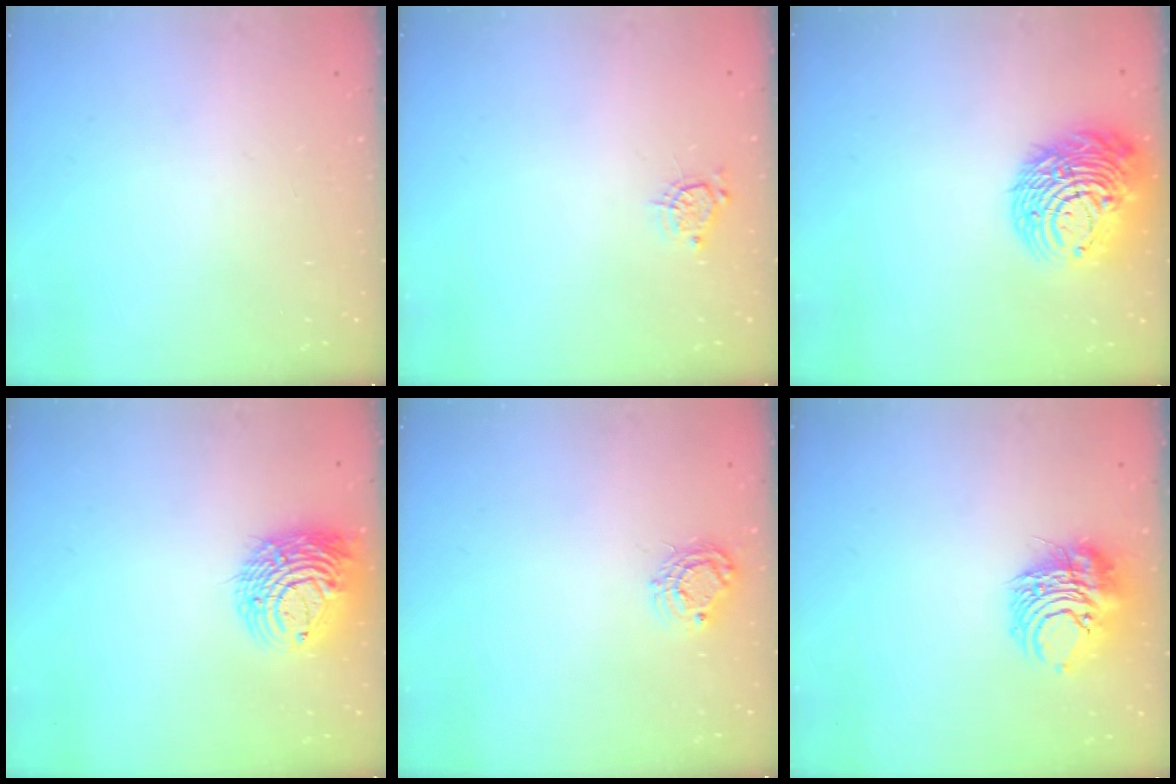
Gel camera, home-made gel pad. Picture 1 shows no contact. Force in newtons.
{"total": 5.1, "press": 5.1, "slide": 0.5}
{"total": 16.5, "press": 16.4, "slide": 1.6}
{"total": 13.5, "press": 13.4, "slide": 1.7}
{"total": 6.6, "press": 6.6, "slide": 0.4}
{"total": 9.2, "press": 9.1, "slide": 1.3}